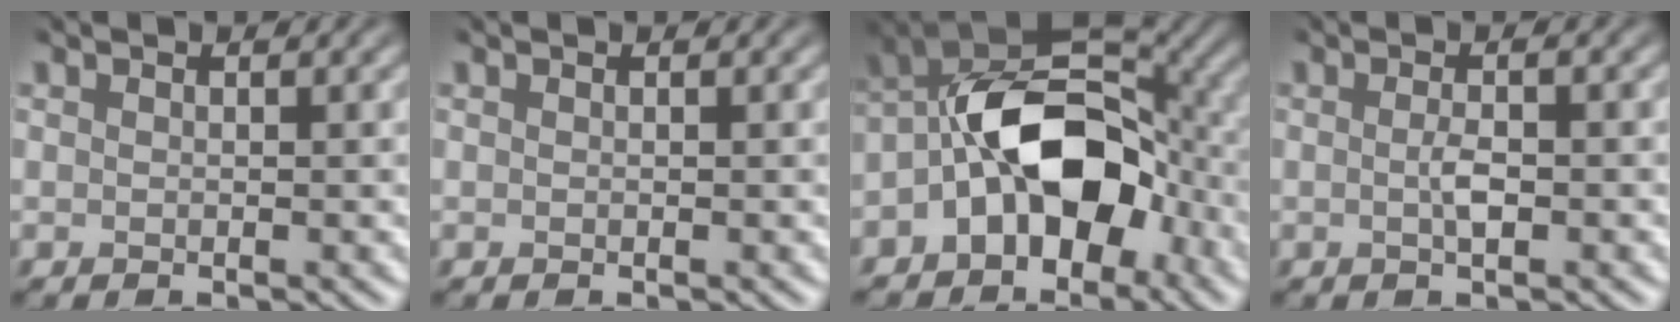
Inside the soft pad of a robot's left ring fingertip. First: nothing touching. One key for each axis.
{"total": 0.0}
{"total": 10.1, "fx": -4.3, "fy": 5.9, "fz": 6.9, "tx": -0.102, "ty": 0.015, "tz": -0.080}
{"total": 1.5, "fx": -1.0, "fy": 0.1, "fz": 1.1, "tx": -0.028, "ty": -0.005, "tz": -0.010}